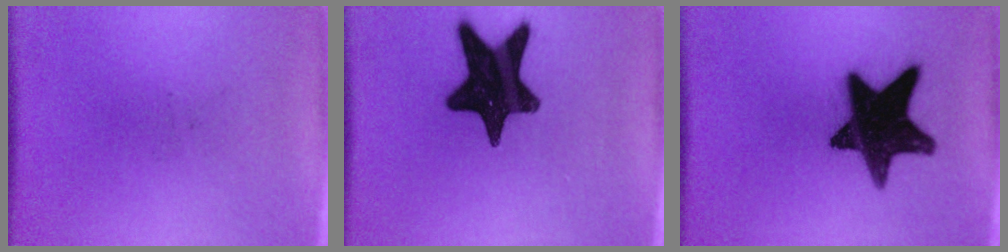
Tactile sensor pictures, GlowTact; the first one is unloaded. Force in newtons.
{"total": 17.1}
{"total": 17.6}